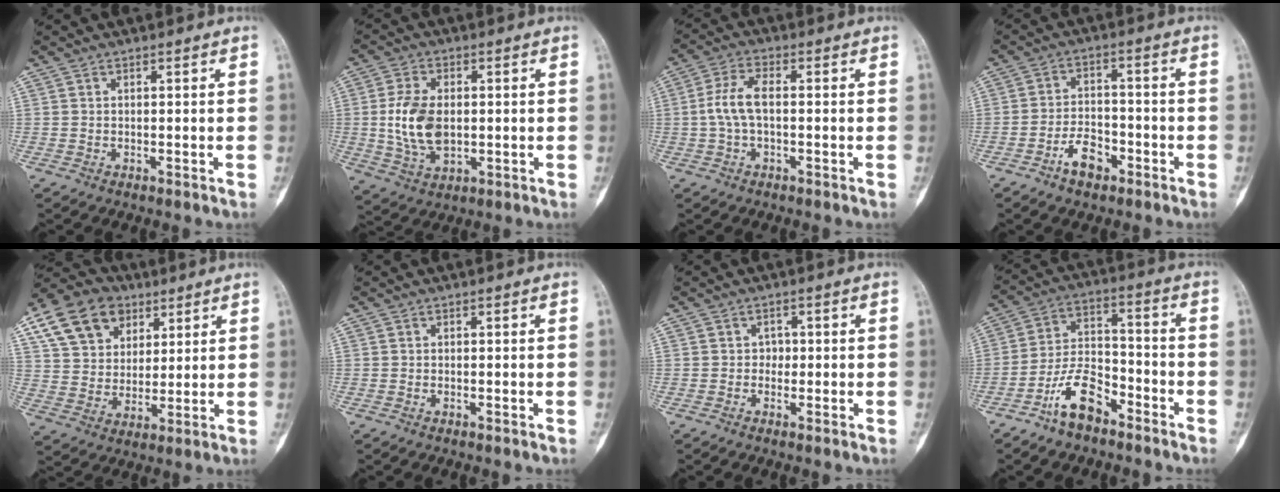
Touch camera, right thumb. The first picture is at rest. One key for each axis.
{"total": 10.4, "fx": 0.1, "fy": 6.3, "fz": 8.3, "tx": -0.159, "ty": -0.004, "tz": 0.008}
{"total": 6.3, "fx": -0.2, "fy": 2.8, "fz": 5.6, "tx": -0.127, "ty": 0.019, "tz": -0.009}
{"total": 6.3, "fx": -3.7, "fy": 3.5, "fz": 3.6, "tx": -0.050, "ty": 0.032, "tz": -0.064}
{"total": 16.4, "fx": 7.9, "fy": 12.1, "fz": 7.7, "tx": -0.115, "ty": -0.004, "tz": 0.141}
{"total": 0.0}
{"total": 1.4, "fx": -0.2, "fy": 1.3, "fz": 0.6, "tx": 0.006, "ty": 0.007, "tz": -0.008}
{"total": 10.4, "fx": -6.7, "fy": 5.0, "fz": 6.1, "tx": -0.110, "ty": 0.059, "tz": -0.130}